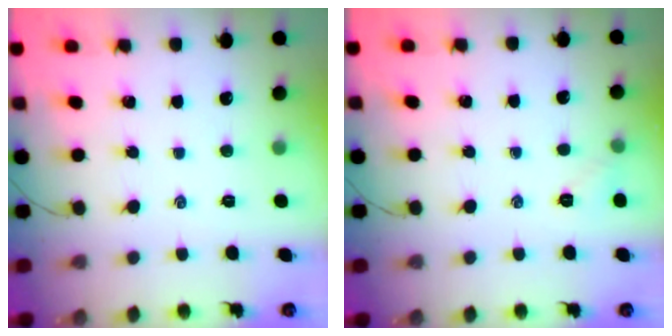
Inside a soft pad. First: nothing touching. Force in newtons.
{"total": 4.7, "press": 4.5, "slide": 1.3}